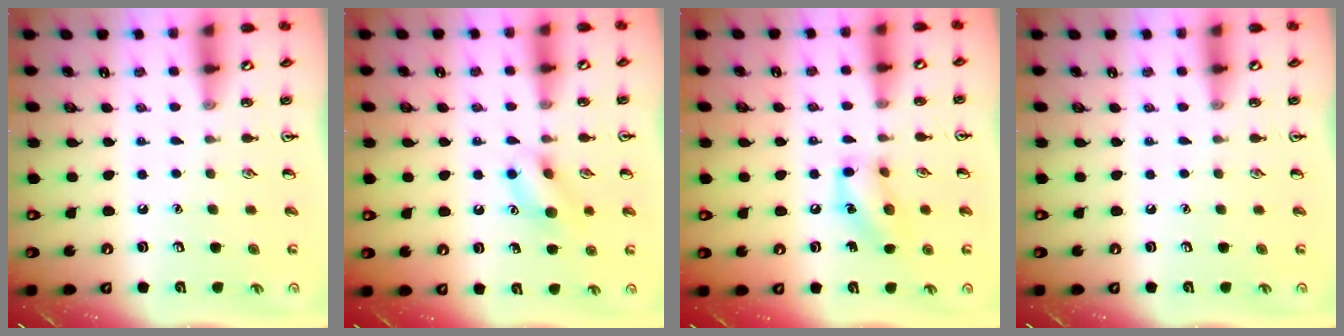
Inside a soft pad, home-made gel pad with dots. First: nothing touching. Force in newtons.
{"total": 10.3, "press": 10.3, "slide": 0.6}
{"total": 10.8, "press": 10.7, "slide": 1.5}
{"total": 0.0}